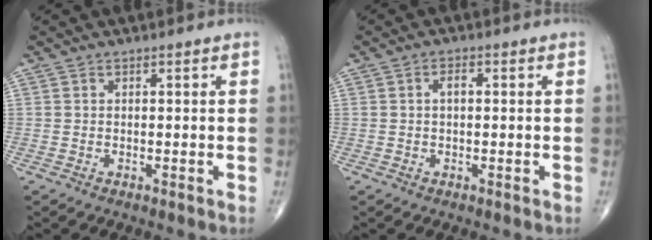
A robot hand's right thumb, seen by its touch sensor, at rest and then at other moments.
{"total": 2.0, "force": [0.2, 1.0, 1.7], "torque": [-0.026, 0.006, 0.000]}